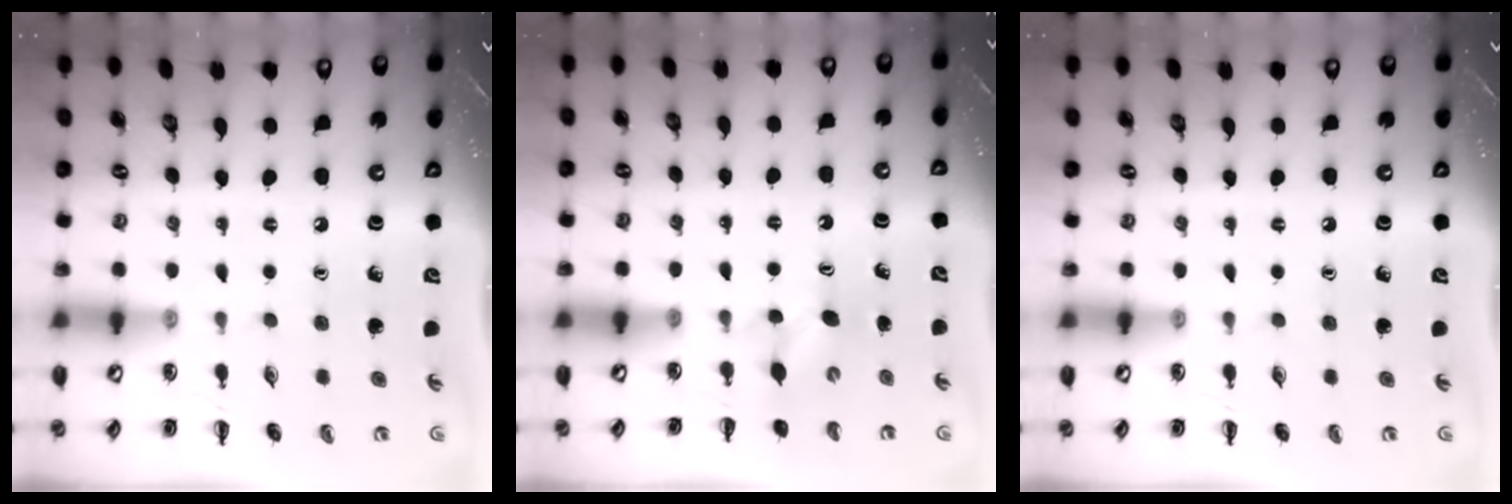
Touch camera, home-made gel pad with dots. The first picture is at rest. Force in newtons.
{"total": 3.5, "press": 3.4, "slide": 1.0}
{"total": 0.0}